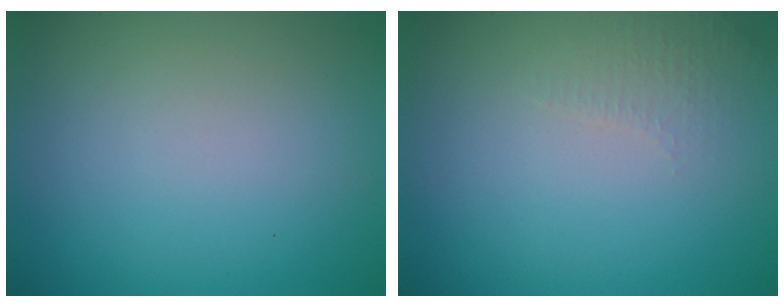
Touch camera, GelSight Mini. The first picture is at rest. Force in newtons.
{"total": 1.4, "press": 1.3, "slide": 0.4}